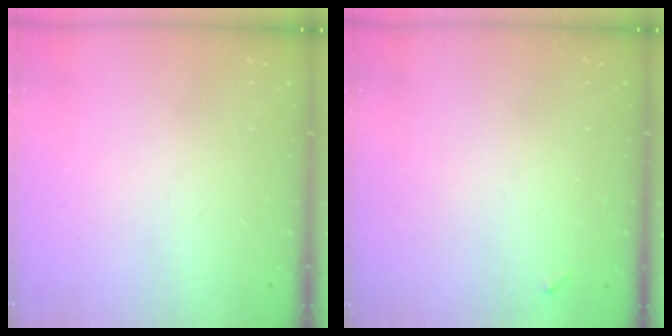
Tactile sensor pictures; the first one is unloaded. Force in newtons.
{"total": 3.9, "press": 3.9, "slide": 0.3}